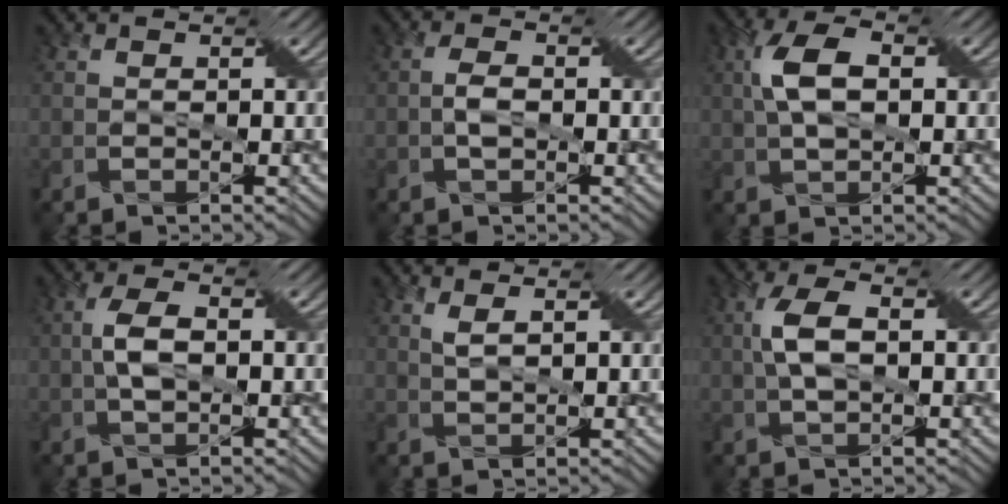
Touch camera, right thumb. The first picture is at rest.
{"total": 1.9, "force": [-0.4, 0.9, 1.6], "torque": [-0.037, 0.004, -0.010]}
{"total": 6.7, "force": [1.2, 3.5, 5.6], "torque": [-0.122, 0.013, 0.016]}
{"total": 4.1, "force": [0.1, 1.9, 3.6], "torque": [-0.080, 0.004, 0.000]}
{"total": 2.0, "force": [1.4, 0.0, 1.4], "torque": [-0.037, 0.005, 0.025]}
{"total": 5.2, "force": [0.7, 2.4, 4.6], "torque": [-0.106, 0.010, 0.009]}